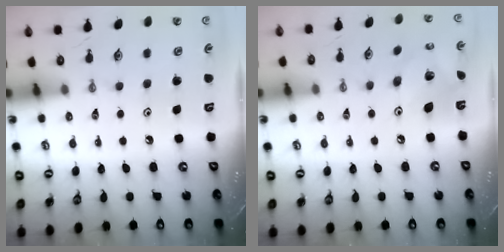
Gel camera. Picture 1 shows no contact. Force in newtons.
{"total": 10.6, "press": 10.5, "slide": 0.9}